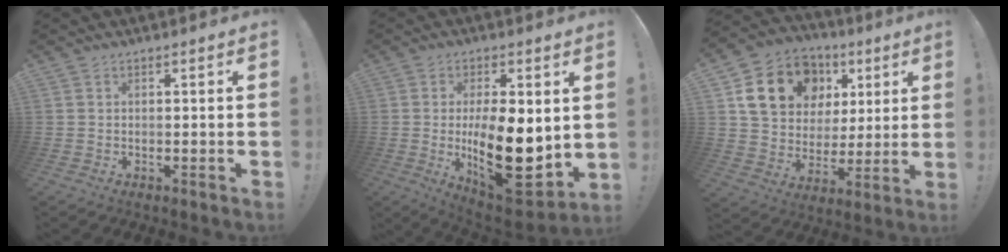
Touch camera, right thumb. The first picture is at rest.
{"total": 19.6, "force": [-2.0, 9.4, 17.1], "torque": [-0.268, -0.020, -0.021]}
{"total": 18.9, "force": [8.5, 14.2, 9.1], "torque": [-0.146, -0.026, 0.181]}